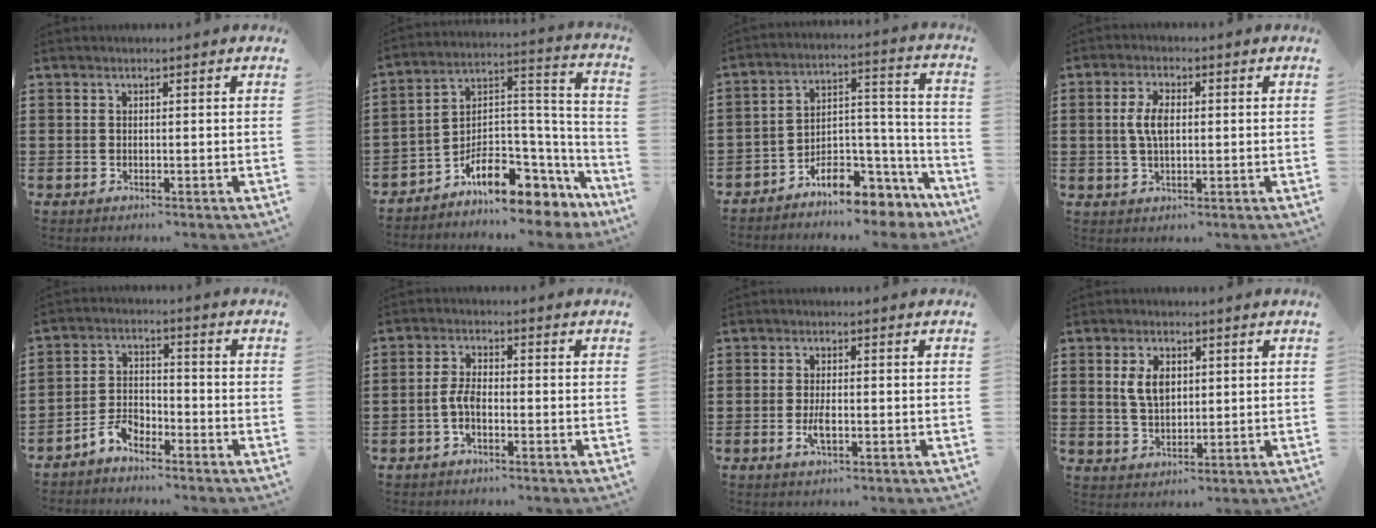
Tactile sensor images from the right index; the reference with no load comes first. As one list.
[{"total": 8.4, "force": [-5.3, 4.5, 4.7], "torque": [-0.078, -0.007, -0.095]}, {"total": 7.1, "force": [-6.2, 3.0, 1.7], "torque": [-0.025, 0.010, -0.114]}, {"total": 4.7, "force": [0.4, 2.1, 4.2], "torque": [-0.092, 0.006, 0.003]}, {"total": 4.4, "force": [-3.7, 1.8, 1.6], "torque": [-0.044, 0.008, -0.075]}, {"total": 3.6, "force": [-1.2, 1.4, 3.0], "torque": [-0.077, -0.005, -0.028]}, {"total": 3.1, "force": [-0.8, 1.0, 2.8], "torque": [-0.057, -0.005, -0.015]}, {"total": 5.1, "force": [1.3, 3.0, 3.9], "torque": [-0.084, 0.005, 0.017]}]